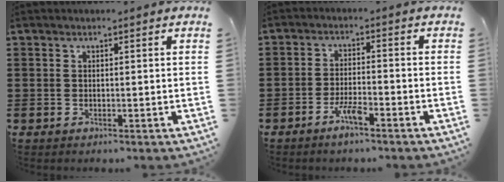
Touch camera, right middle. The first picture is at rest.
{"total": 3.6, "force": [-2.5, 0.7, 2.5], "torque": [-0.056, 0.002, -0.051]}